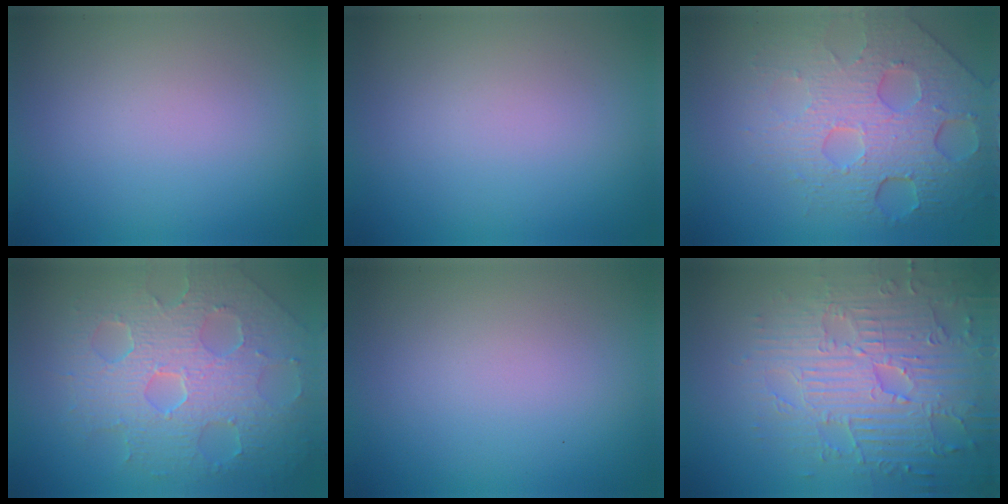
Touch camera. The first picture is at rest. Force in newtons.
{"total": 0.0}
{"total": 8.2, "press": 5.4, "slide": 6.1}
{"total": 8.4, "press": 5.9, "slide": 6.1}
{"total": 0.0}
{"total": 7.4, "press": 5.8, "slide": 4.5}